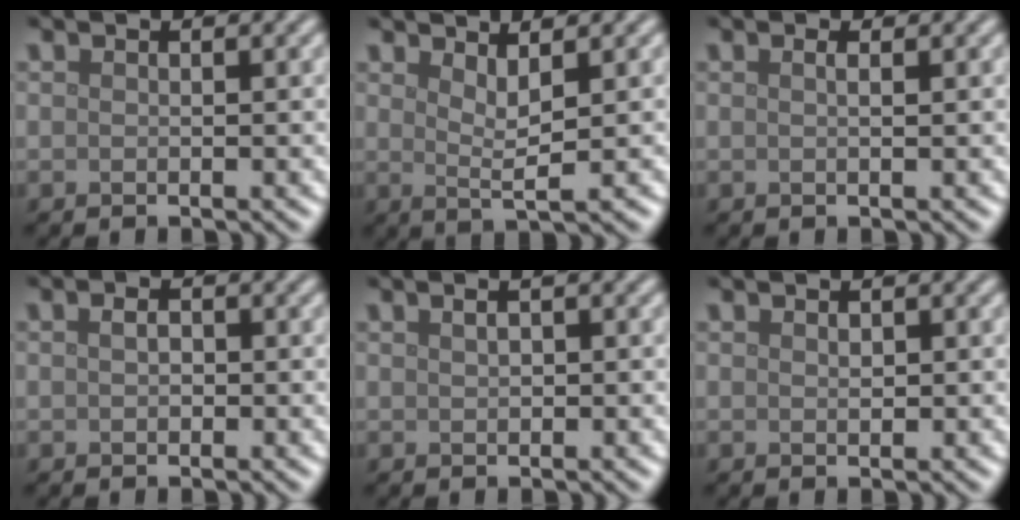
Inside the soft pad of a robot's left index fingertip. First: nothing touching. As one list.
[{"total": 2.4, "force": [1.0, 0.4, 2.2], "torque": [-0.039, -0.008, 0.021]}, {"total": 1.0, "force": [0.4, 0.4, 0.8], "torque": [-0.007, -0.002, -0.001]}, {"total": 2.1, "force": [0.5, 1.5, 1.4], "torque": [-0.013, 0.008, -0.008]}, {"total": 0.9, "force": [0.4, 0.4, 0.8], "torque": [-0.015, 0.001, 0.010]}, {"total": 0.7, "force": [0.2, 0.4, 0.6], "torque": [-0.009, 0.001, 0.004]}]